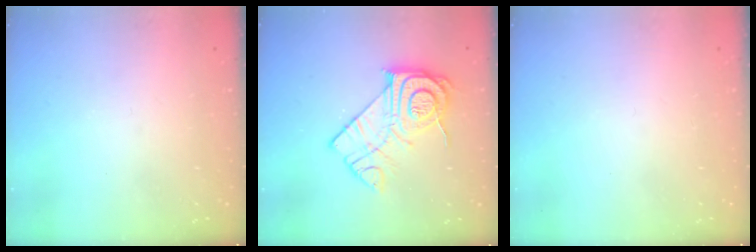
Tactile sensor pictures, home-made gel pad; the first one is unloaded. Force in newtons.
{"total": 15.3, "press": 15.3, "slide": 1.0}
{"total": 1.6, "press": 1.5, "slide": 0.1}